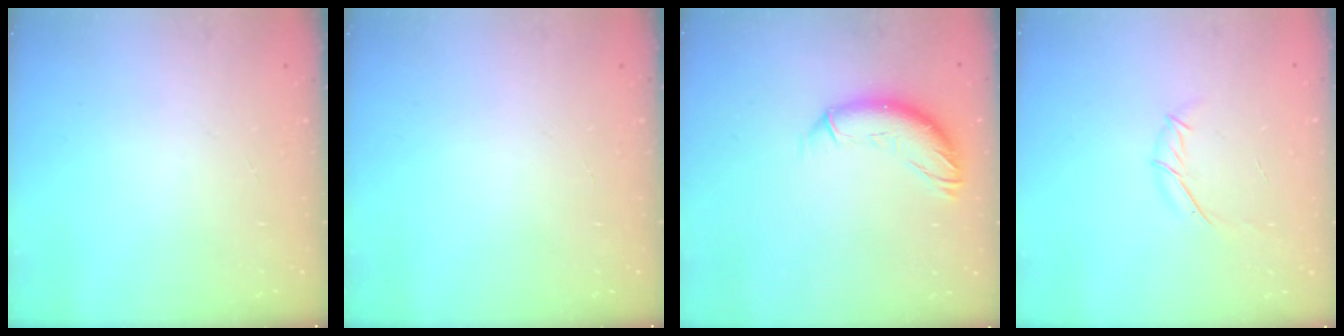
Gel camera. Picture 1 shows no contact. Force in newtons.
{"total": 0.0}
{"total": 11.8, "press": 11.7, "slide": 1.9}
{"total": 5.6, "press": 5.4, "slide": 1.3}